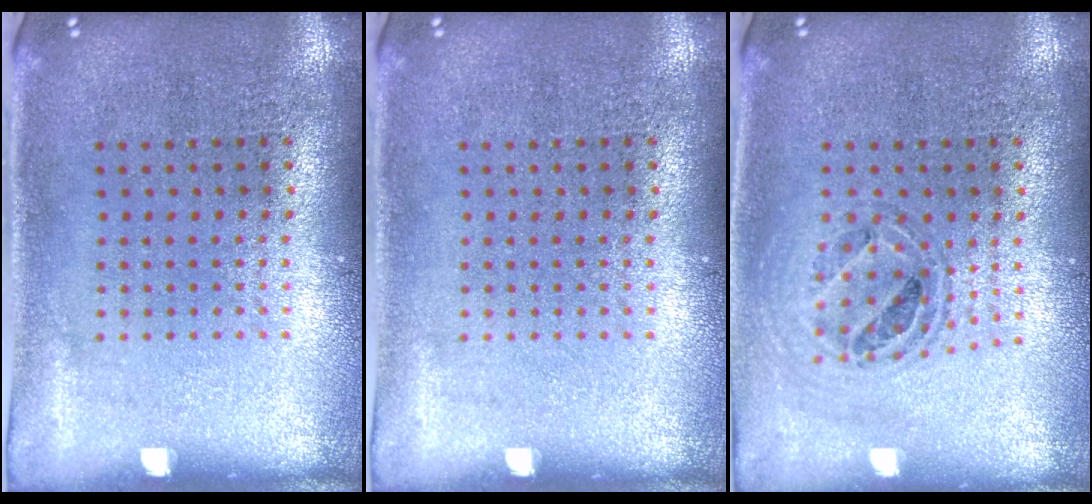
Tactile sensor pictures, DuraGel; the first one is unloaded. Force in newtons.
{"total": 0.0}
{"total": 0.7, "press": 0.7, "slide": 0.2}